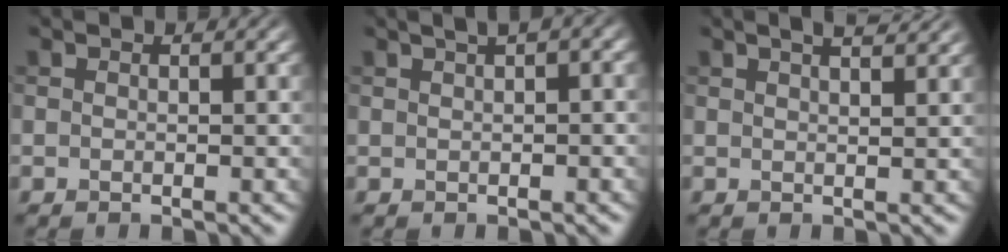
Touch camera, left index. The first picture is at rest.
{"total": 5.2, "force": [2.4, 2.0, 4.1], "torque": [-0.037, 0.030, 0.020]}
{"total": 4.6, "force": [3.1, 1.7, 2.9], "torque": [-0.011, 0.024, 0.012]}